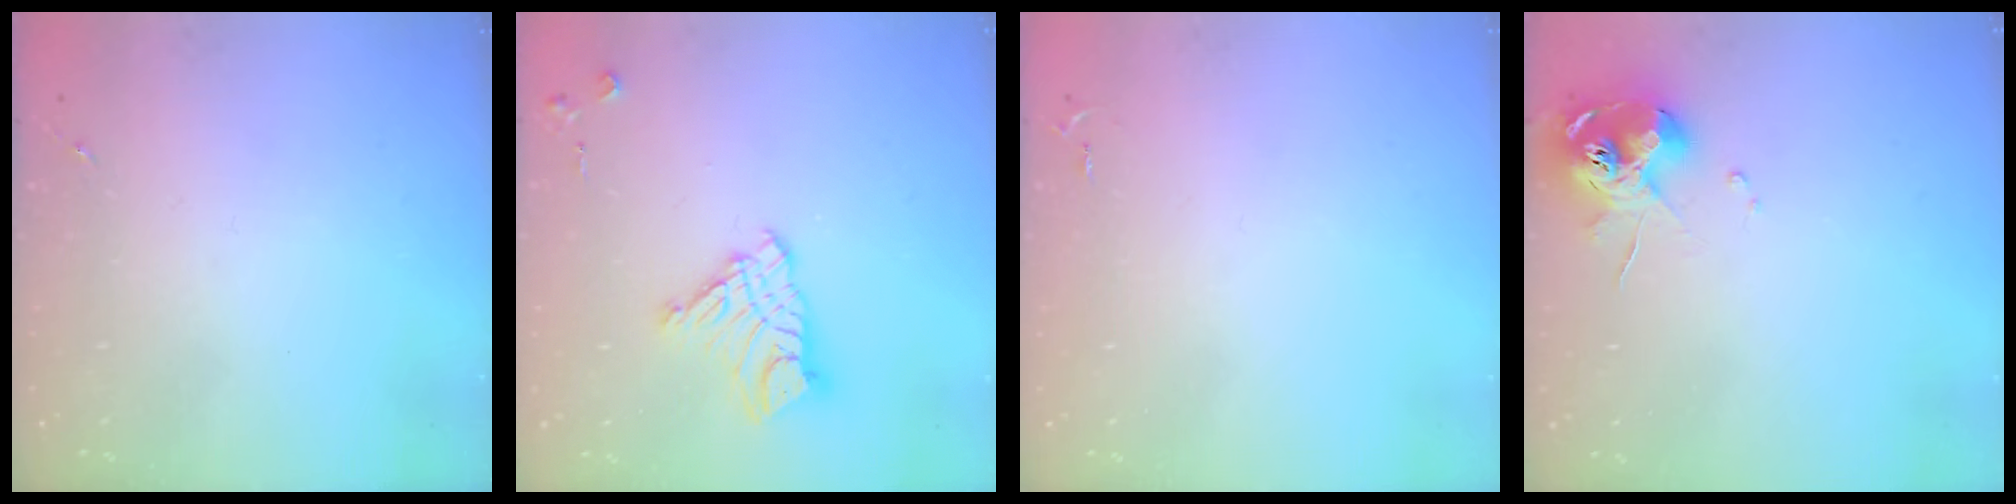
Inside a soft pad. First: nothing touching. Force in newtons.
{"total": 11.6, "press": 11.6, "slide": 1.0}
{"total": 2.6, "press": 2.6, "slide": 0.4}
{"total": 10.5, "press": 10.4, "slide": 1.3}